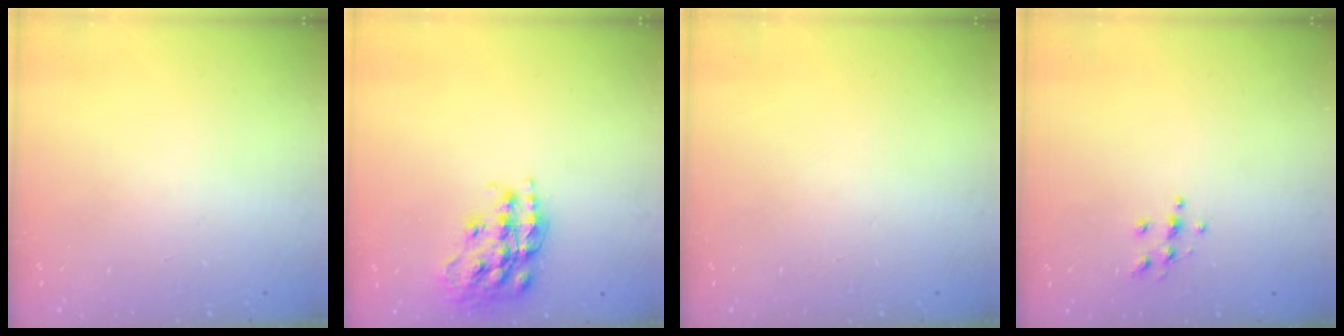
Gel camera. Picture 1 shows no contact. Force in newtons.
{"total": 17.0, "press": 16.9, "slide": 1.2}
{"total": 0.0}
{"total": 4.2, "press": 4.2, "slide": 0.3}